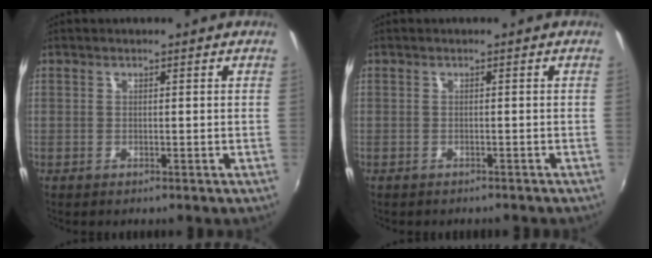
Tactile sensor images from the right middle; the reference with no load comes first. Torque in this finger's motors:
{"motor_torque": [0.97, -1.17, 0.19, 0.11]}